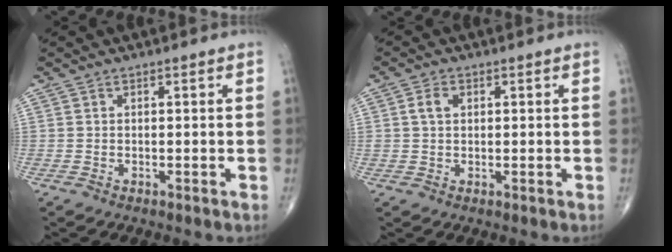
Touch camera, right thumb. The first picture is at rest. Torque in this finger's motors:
{"motor_torque": [0.58, 0.30, 0.60, 0.29, 0.02]}